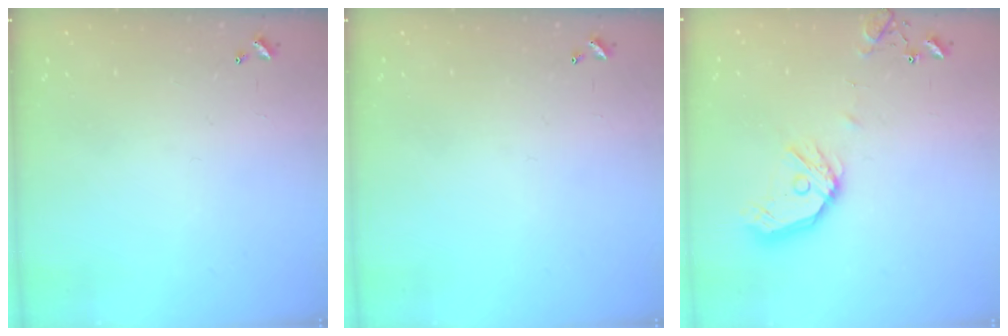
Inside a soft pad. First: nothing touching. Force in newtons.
{"total": 0.0}
{"total": 13.4, "press": 13.2, "slide": 2.1}